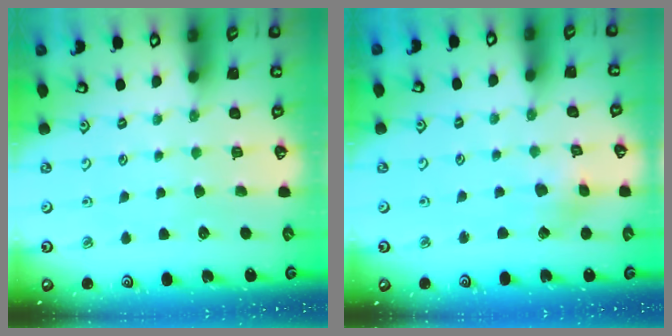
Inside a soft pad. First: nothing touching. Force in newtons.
{"total": 3.6, "press": 3.6, "slide": 0.4}